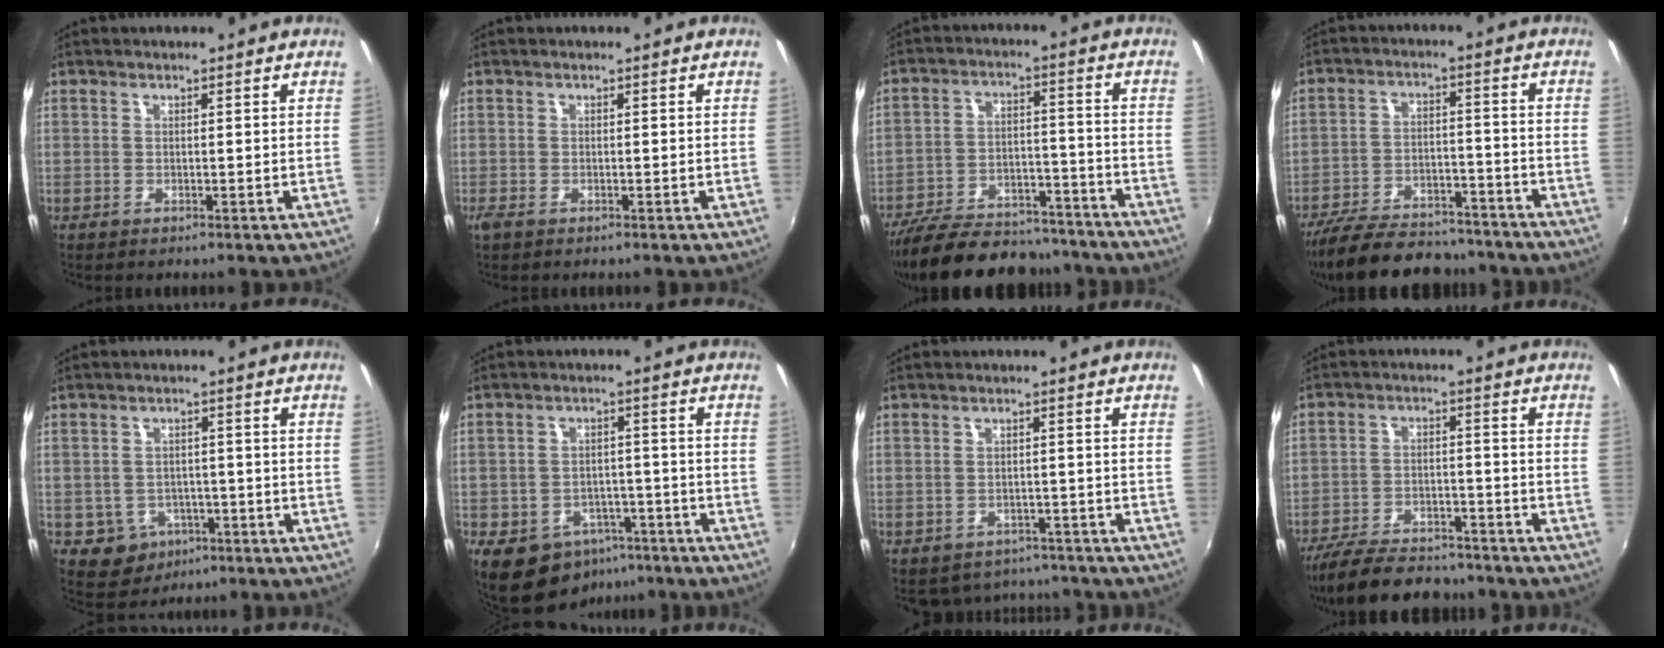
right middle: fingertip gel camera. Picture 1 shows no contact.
{"total": 1.1, "force": [-0.6, 0.3, 0.9], "torque": [-0.018, -0.004, -0.012]}
{"total": 24.2, "force": [-20.4, 8.3, 10.0], "torque": [-0.205, 0.001, -0.286]}
{"total": 20.1, "force": [-16.9, 6.8, 8.5], "torque": [-0.184, -0.006, -0.246]}
{"total": 6.5, "force": [-3.1, 5.4, 1.7], "torque": [-0.046, 0.007, -0.030]}
{"total": 11.3, "force": [-7.0, 7.6, 4.5], "torque": [-0.103, 0.010, -0.083]}
{"total": 8.2, "force": [-6.8, 4.1, 2.2], "torque": [-0.053, -0.003, -0.083]}
{"total": 16.8, "force": [-14.1, 5.7, 7.1], "torque": [-0.162, -0.010, -0.214]}